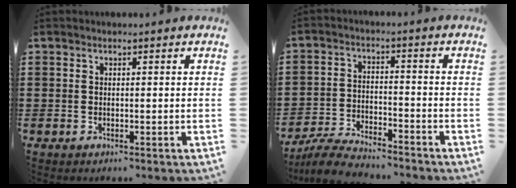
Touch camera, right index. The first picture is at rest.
{"total": 5.8, "force": [-5.6, 0.6, 1.4], "torque": [-0.027, 0.004, -0.107]}